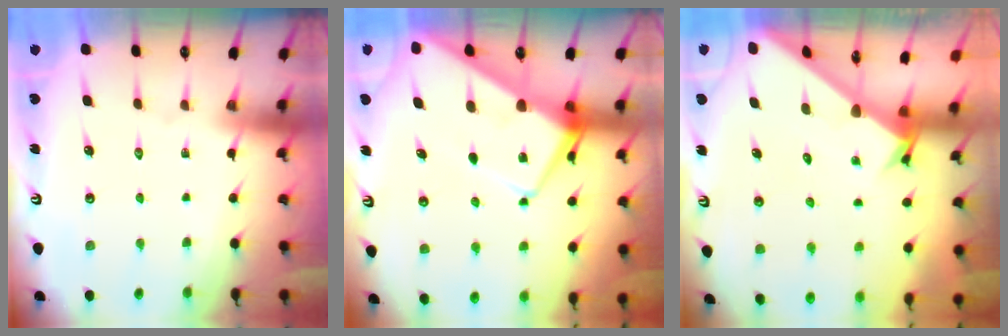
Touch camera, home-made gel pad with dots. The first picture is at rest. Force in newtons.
{"total": 10.4, "press": 10.3, "slide": 1.0}
{"total": 2.6, "press": 2.6, "slide": 0.2}